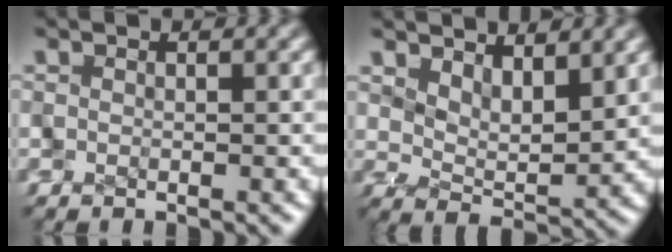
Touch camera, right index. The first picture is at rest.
{"total": 4.3, "force": [2.8, 1.6, 2.9], "torque": [-0.044, -0.008, 0.045]}